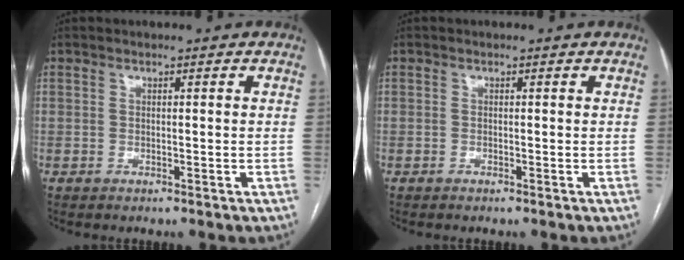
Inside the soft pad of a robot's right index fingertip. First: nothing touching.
{"total": 0.0}